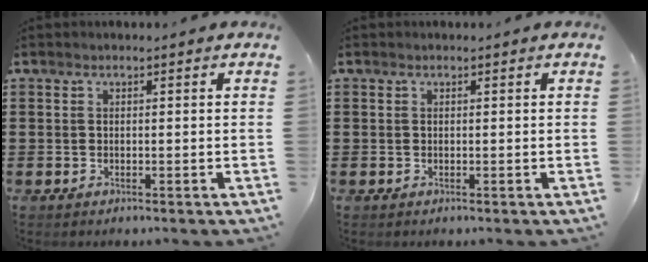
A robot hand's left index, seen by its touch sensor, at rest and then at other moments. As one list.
[{"total": 0.0}]